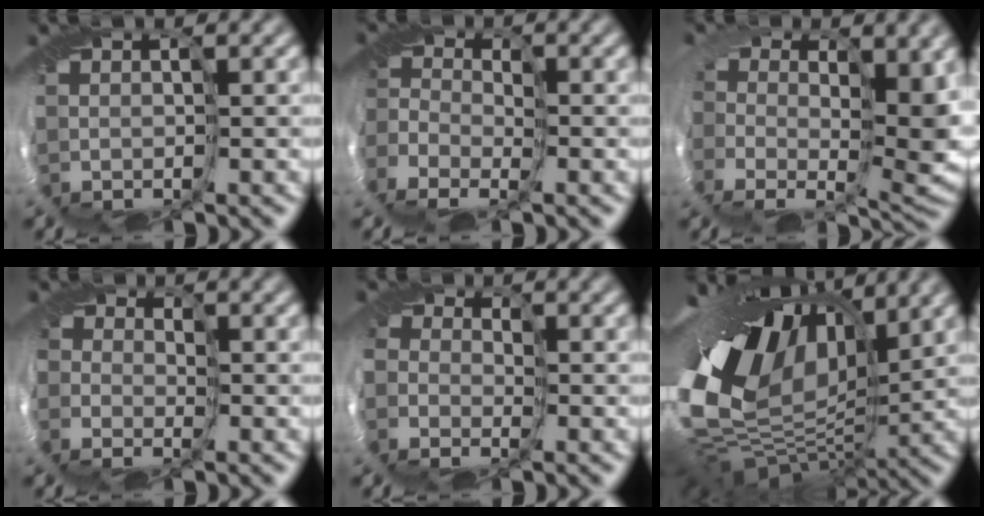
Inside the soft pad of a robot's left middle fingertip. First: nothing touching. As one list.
[{"total": 4.7, "force": [-3.4, 2.9, 1.3], "torque": [0.015, -0.007, -0.088]}, {"total": 7.2, "force": [0.7, 4.2, 5.8], "torque": [-0.087, -0.044, 0.013]}, {"total": 2.4, "force": [-0.8, 2.2, 0.2], "torque": [0.015, -0.011, -0.030]}, {"total": 4.0, "force": [-0.9, 3.6, 1.3], "torque": [-0.019, -0.018, -0.030]}, {"total": 16.1, "force": [3.1, 9.9, 12.3], "torque": [-0.194, -0.022, 0.066]}]